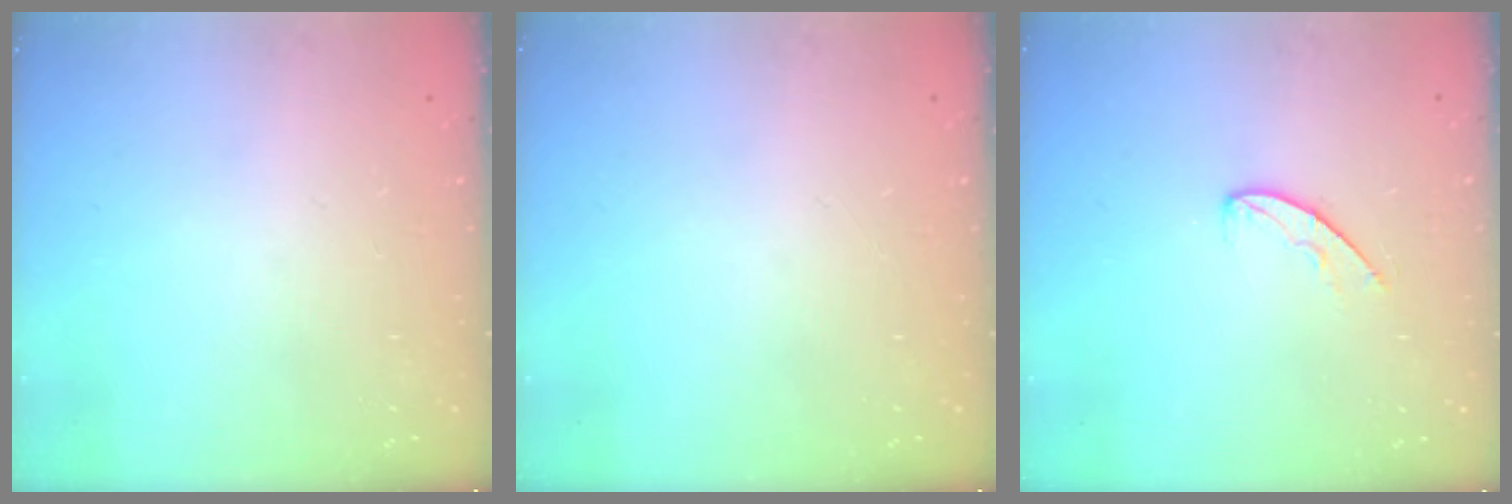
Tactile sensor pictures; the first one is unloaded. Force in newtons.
{"total": 0.0}
{"total": 6.5, "press": 6.5, "slide": 0.6}